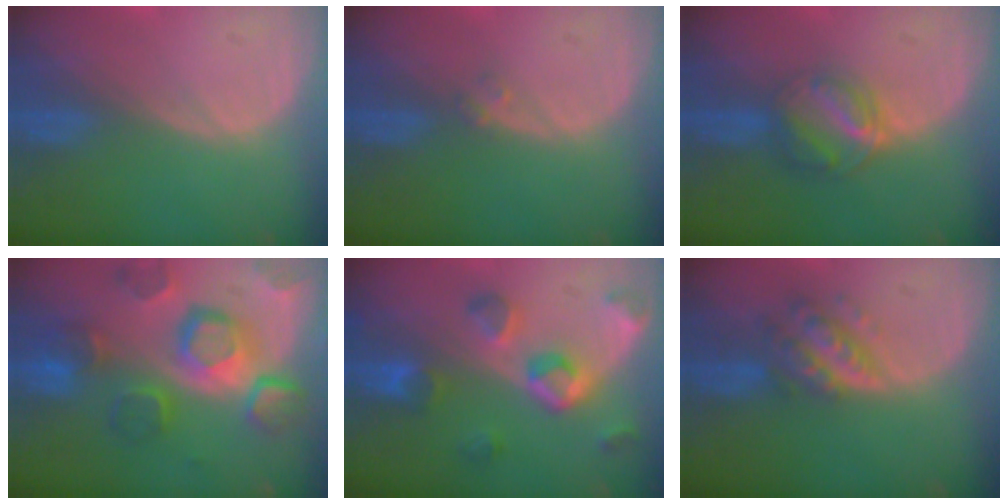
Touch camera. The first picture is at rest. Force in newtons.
{"total": 1.2, "press": 1.1, "slide": 0.6}
{"total": 6.4, "press": 5.5, "slide": 3.2}
{"total": 12.3, "press": 10.7, "slide": 6.0}
{"total": 7.3, "press": 7.3, "slide": 0.8}
{"total": 6.0, "press": 5.5, "slide": 2.5}